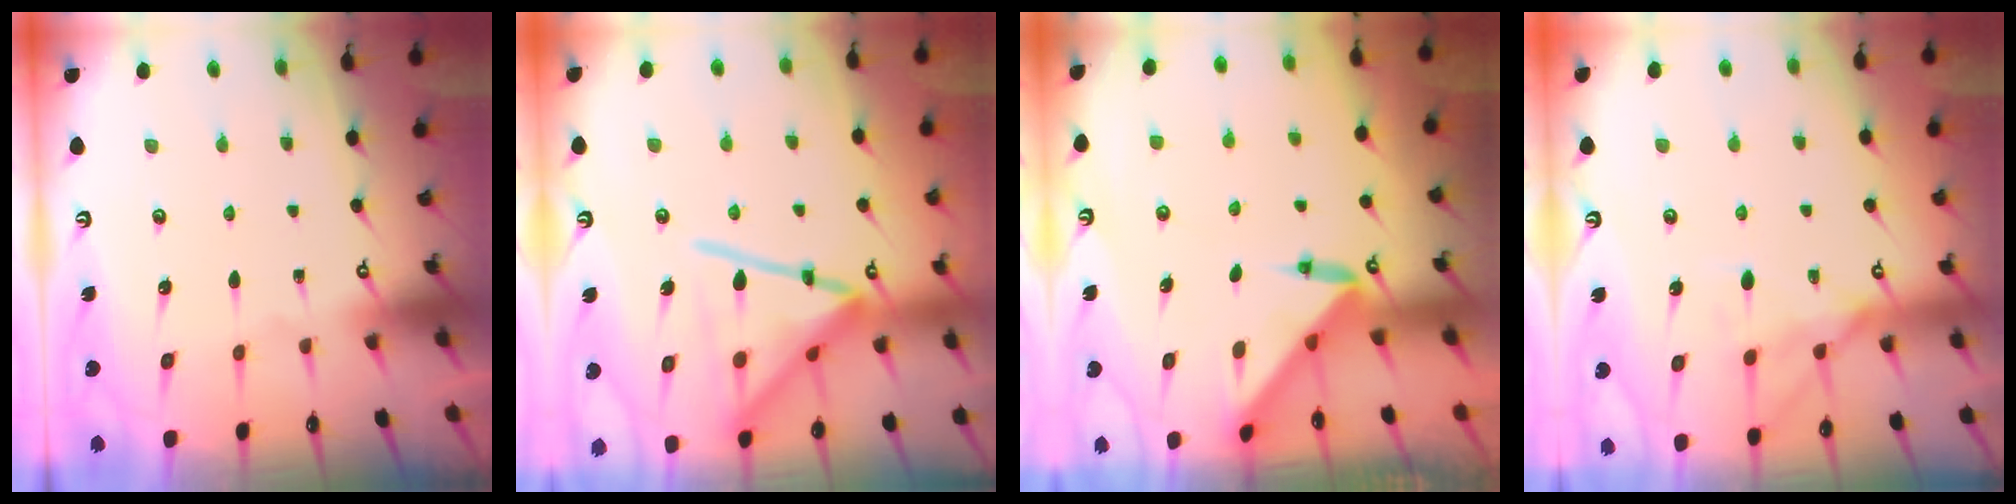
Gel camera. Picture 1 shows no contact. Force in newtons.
{"total": 20.5, "press": 20.4, "slide": 1.8}
{"total": 5.0, "press": 4.9, "slide": 0.4}
{"total": 12.0, "press": 12.0, "slide": 1.0}